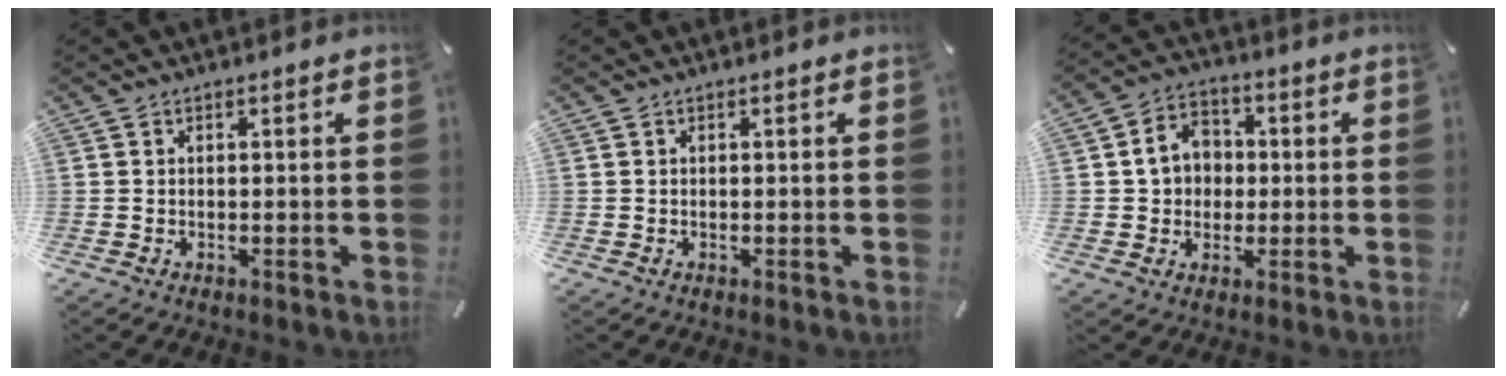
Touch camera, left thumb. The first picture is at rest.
{"total": 0.0}
{"total": 8.5, "force": [0.4, 7.5, 4.0], "torque": [-0.065, 0.018, 0.010]}